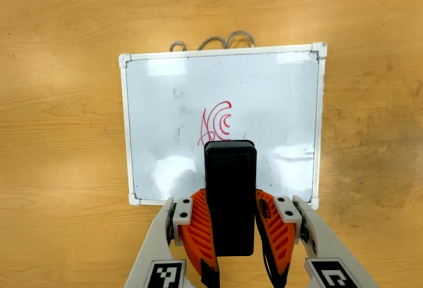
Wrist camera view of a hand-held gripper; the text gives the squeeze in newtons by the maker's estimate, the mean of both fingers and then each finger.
{"total": 8.0, "left": 6.5, "right": 9.6}